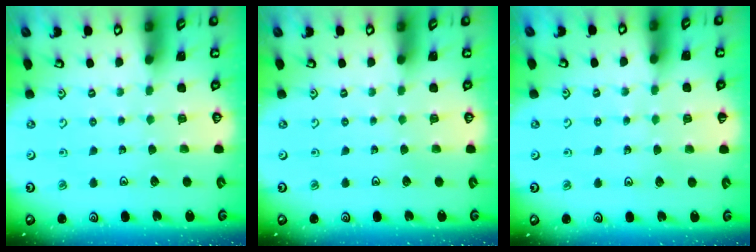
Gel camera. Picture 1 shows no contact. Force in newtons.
{"total": 0.0}
{"total": 3.2, "press": 3.1, "slide": 0.4}